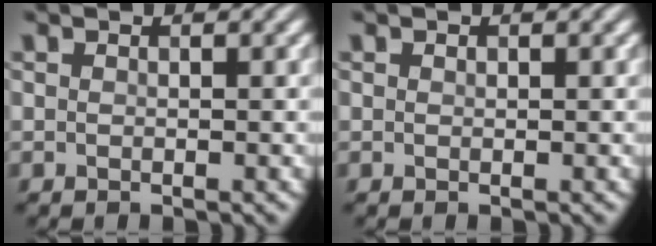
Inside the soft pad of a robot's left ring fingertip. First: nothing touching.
{"total": 0.0}